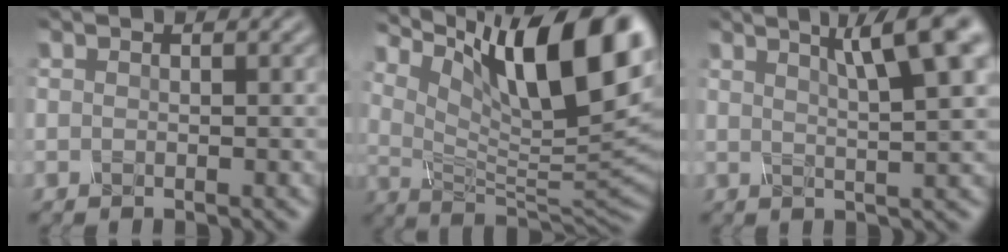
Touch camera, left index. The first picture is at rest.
{"total": 14.4, "force": [6.7, 4.6, 12.0], "torque": [-0.186, 0.010, 0.122]}
{"total": 7.5, "force": [3.7, 1.5, 6.3], "torque": [-0.070, 0.020, 0.049]}